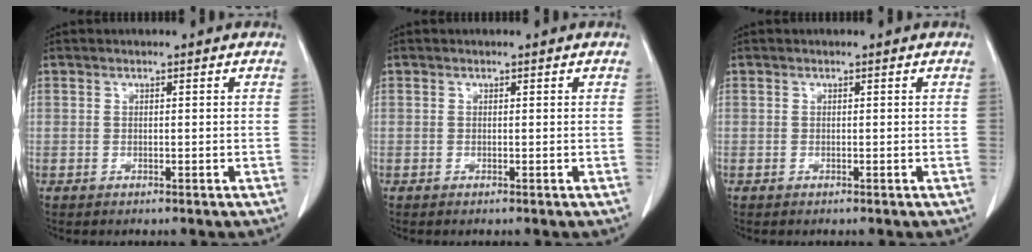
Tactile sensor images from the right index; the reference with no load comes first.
{"total": 0.0}
{"total": 0.0}